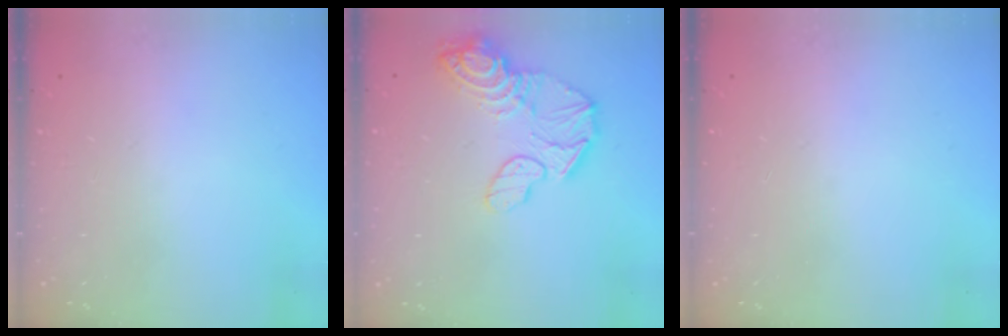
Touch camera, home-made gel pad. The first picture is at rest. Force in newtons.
{"total": 13.8, "press": 13.7, "slide": 1.8}
{"total": 11.3, "press": 2.0, "slide": 11.1}